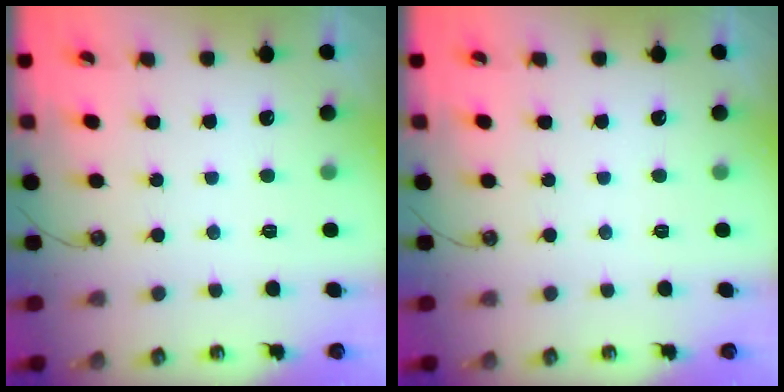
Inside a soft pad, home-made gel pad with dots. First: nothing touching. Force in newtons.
{"total": 0.0}